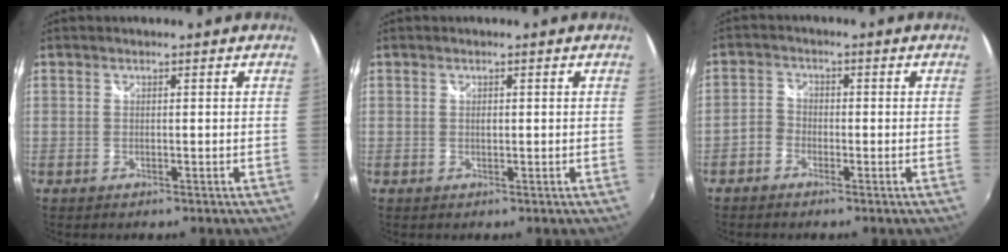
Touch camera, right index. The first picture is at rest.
{"total": 0.5, "force": [0.1, 0.3, 0.4], "torque": [-0.007, 0.000, 0.002]}
{"total": 2.7, "force": [-1.7, 1.9, 0.7], "torque": [-0.015, 0.008, -0.039]}